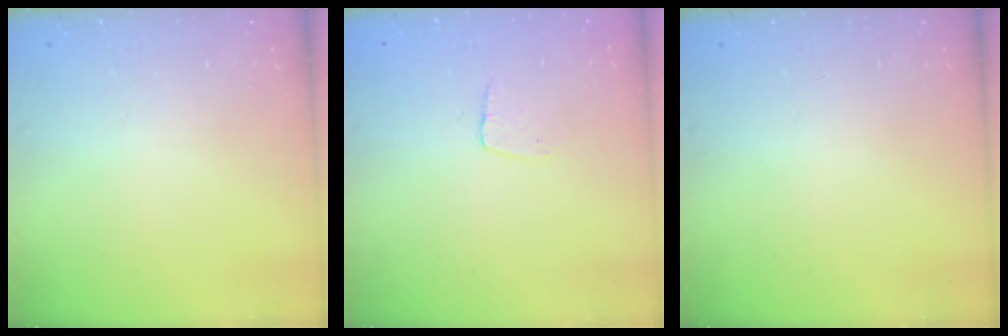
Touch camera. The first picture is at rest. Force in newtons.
{"total": 5.3, "press": 5.3, "slide": 0.3}
{"total": 0.0}